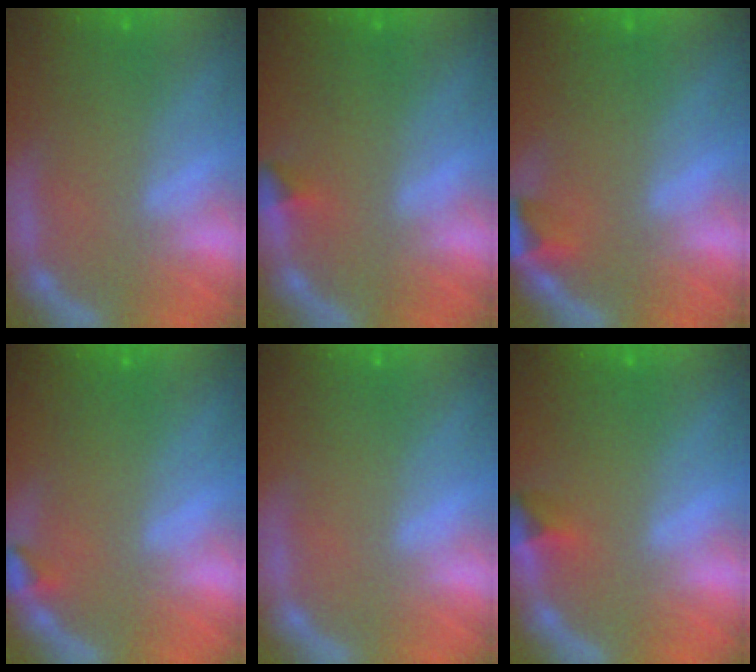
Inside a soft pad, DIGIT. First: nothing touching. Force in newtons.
{"total": 0.9}
{"total": 1.9}
{"total": 0.9}
{"total": 0.0}
{"total": 1.4}